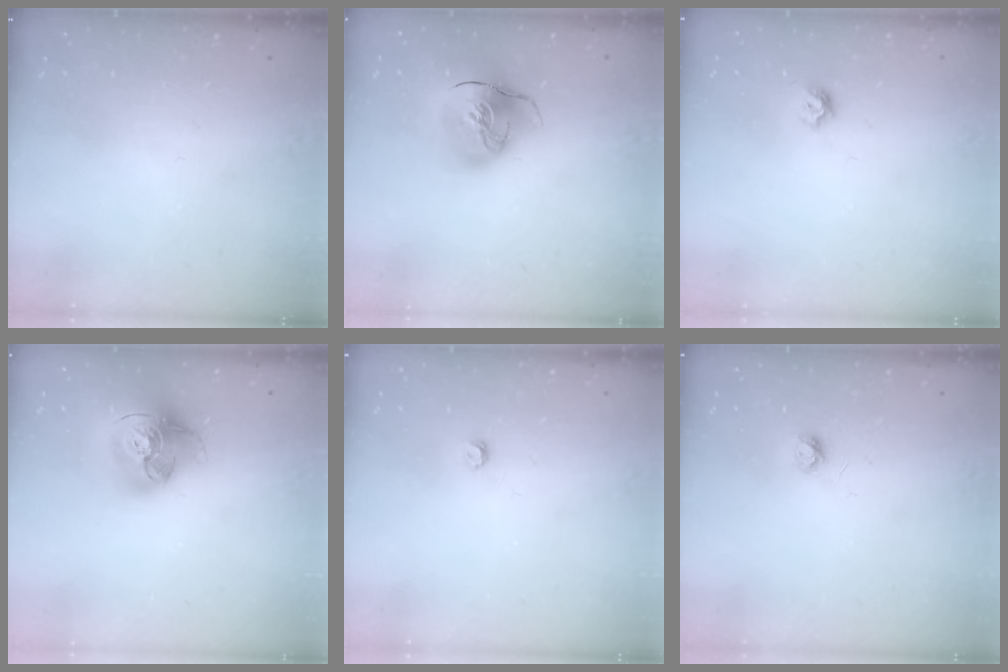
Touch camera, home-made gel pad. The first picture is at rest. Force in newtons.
{"total": 16.5, "press": 16.4, "slide": 2.3}
{"total": 5.1, "press": 5.1, "slide": 0.6}
{"total": 18.0, "press": 17.9, "slide": 2.0}
{"total": 3.0, "press": 3.0, "slide": 0.4}
{"total": 3.9, "press": 3.8, "slide": 0.5}